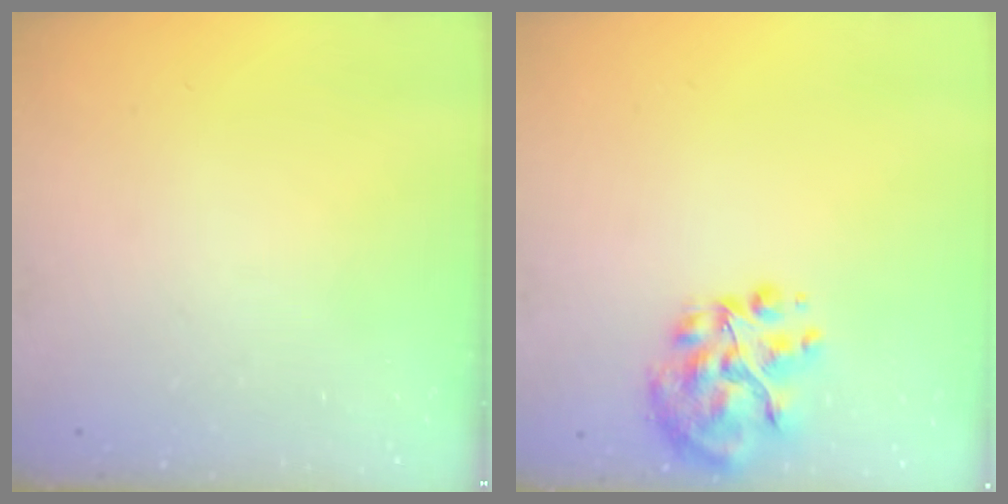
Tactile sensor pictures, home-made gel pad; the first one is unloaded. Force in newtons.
{"total": 10.9, "press": 10.7, "slide": 2.0}